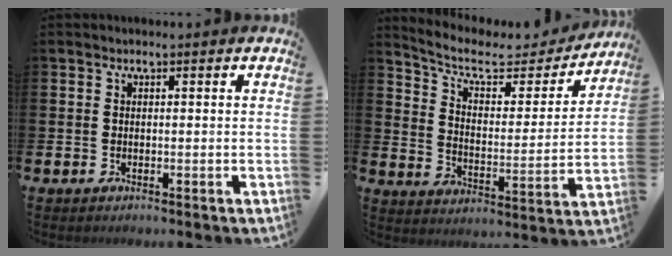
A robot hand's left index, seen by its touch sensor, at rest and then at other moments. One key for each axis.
{"total": 8.5, "fx": 7.1, "fy": 3.2, "fz": 3.3, "tx": -0.088, "ty": -0.048, "tz": 0.116}